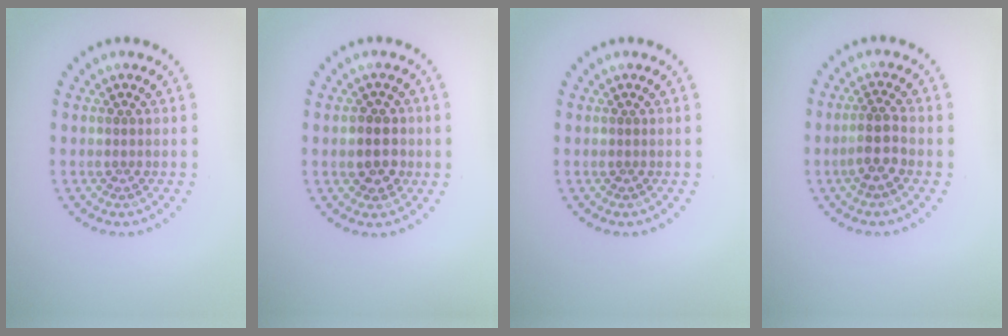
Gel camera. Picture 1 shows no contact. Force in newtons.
{"total": 2.8, "press": 2.7, "slide": 0.7}
{"total": 0.0}
{"total": 2.3, "press": 2.1, "slide": 1.1}